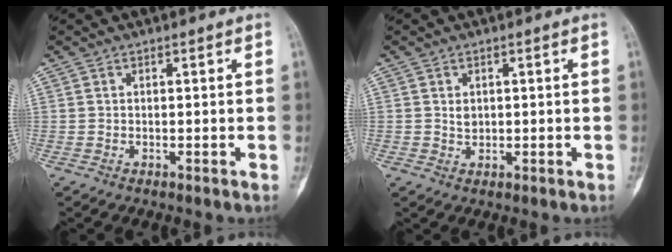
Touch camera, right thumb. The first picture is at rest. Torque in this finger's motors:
{"motor_torque": [0.73, -0.01, -0.07, -0.41, -0.08]}